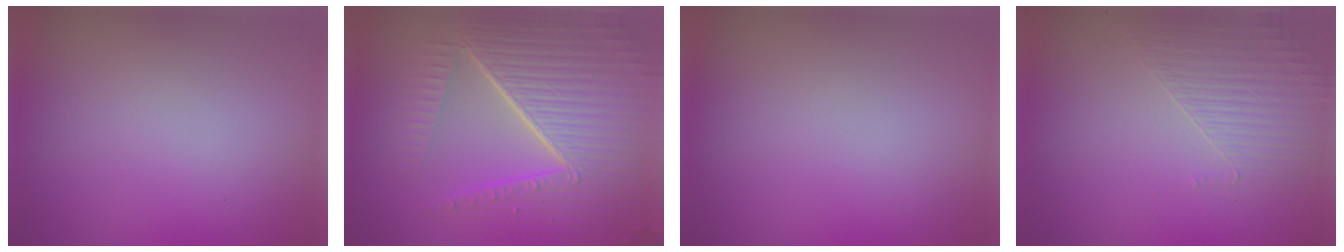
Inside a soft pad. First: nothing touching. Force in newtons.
{"total": 10.6, "press": 6.6, "slide": 8.3}
{"total": 0.0}
{"total": 1.8, "press": 1.2, "slide": 1.3}